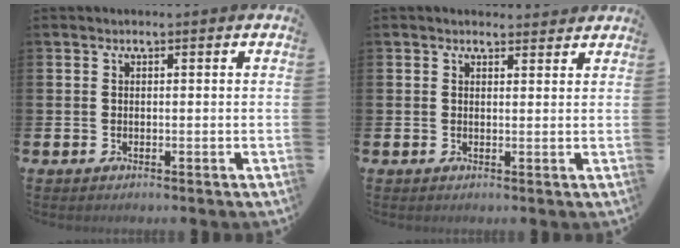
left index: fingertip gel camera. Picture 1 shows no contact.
{"total": 1.5, "force": [1.4, 0.5, 0.0], "torque": [0.006, -0.002, 0.024]}